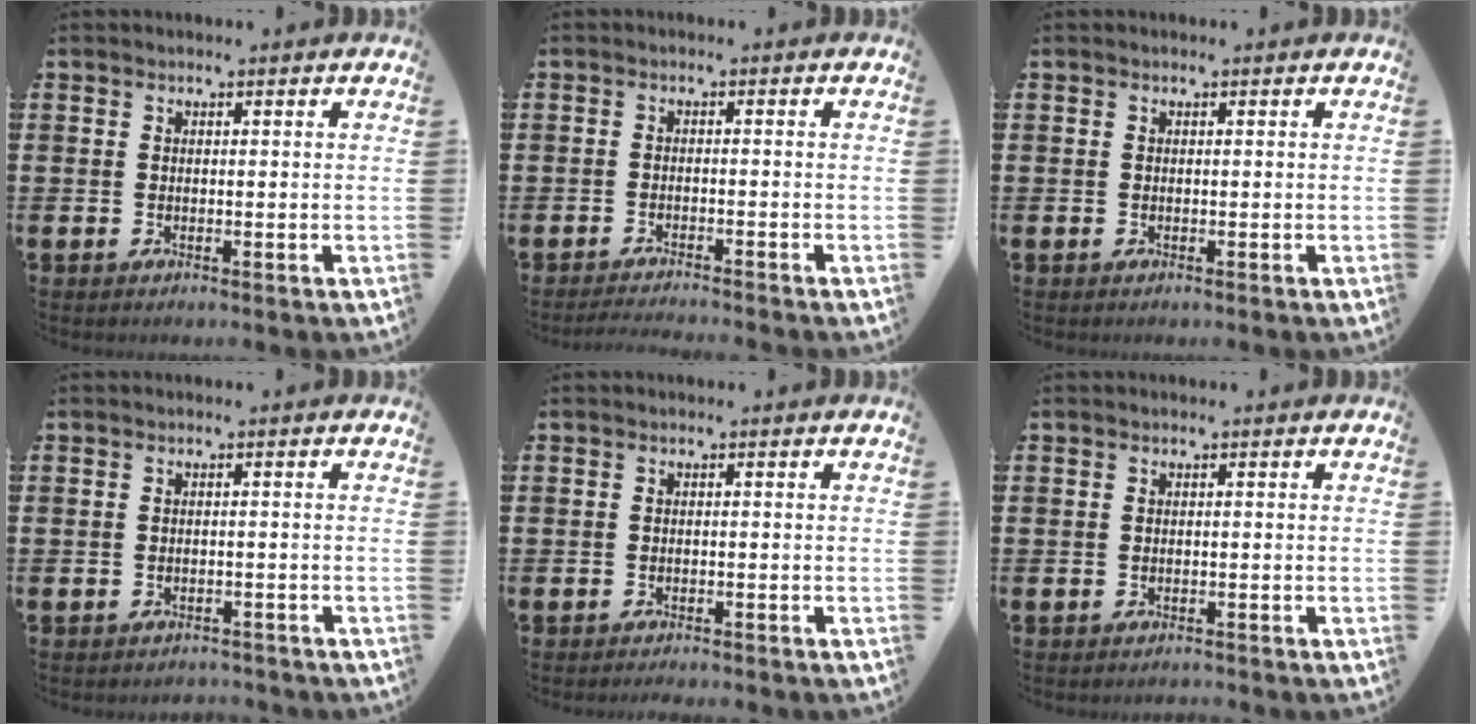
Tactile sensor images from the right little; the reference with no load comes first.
{"total": 1.5, "force": [-1.4, -0.2, 0.3], "torque": [-0.005, 0.001, -0.028]}
{"total": 0.0}
{"total": 1.1, "force": [-1.1, 0.1, 0.0], "torque": [-0.004, 0.002, -0.023]}
{"total": 0.9, "force": [-0.9, -0.1, 0.0], "torque": [-0.002, 0.000, -0.019]}
{"total": 0.6, "force": [-0.6, 0.0, 0.0], "torque": [-0.001, -0.001, -0.012]}